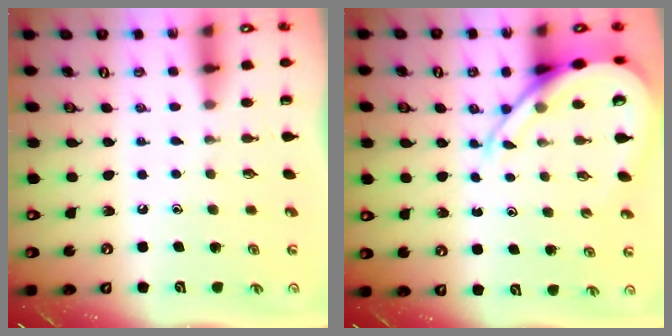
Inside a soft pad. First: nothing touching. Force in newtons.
{"total": 10.7, "press": 10.7, "slide": 1.2}